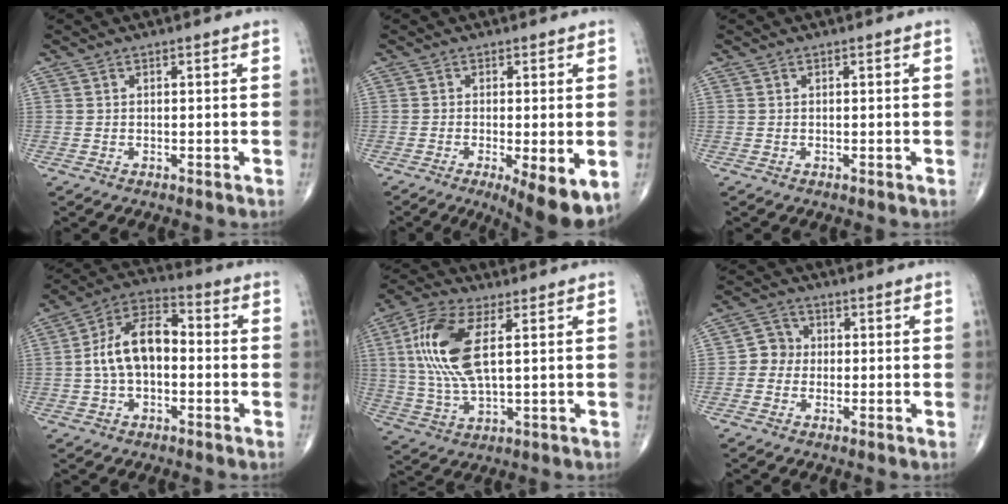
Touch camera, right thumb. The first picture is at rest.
{"total": 9.4, "force": [-3.3, 2.4, 8.4], "torque": [-0.122, -0.020, -0.048]}
{"total": 0.0}
{"total": 12.3, "force": [-0.5, 7.2, 10.0], "torque": [-0.175, 0.039, -0.020]}
{"total": 14.0, "force": [3.1, 5.6, 12.4], "torque": [-0.274, -0.002, 0.062]}
{"total": 4.1, "force": [-0.6, 3.8, 1.3], "torque": [0.000, 0.011, -0.022]}